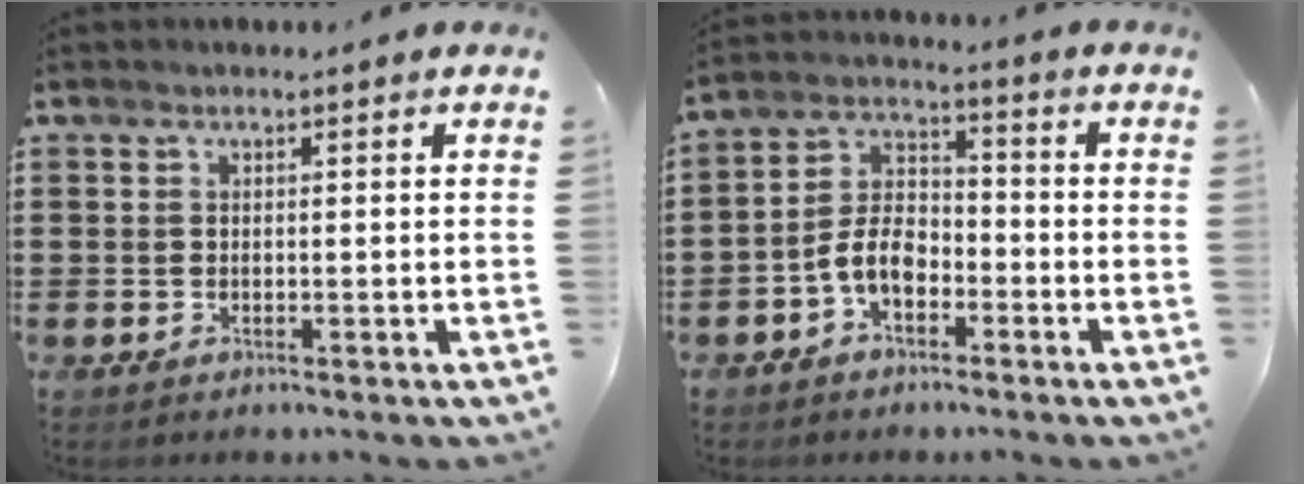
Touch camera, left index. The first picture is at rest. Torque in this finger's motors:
{"motor_torque": [1.10, 1.04, 0.37, 0.13]}